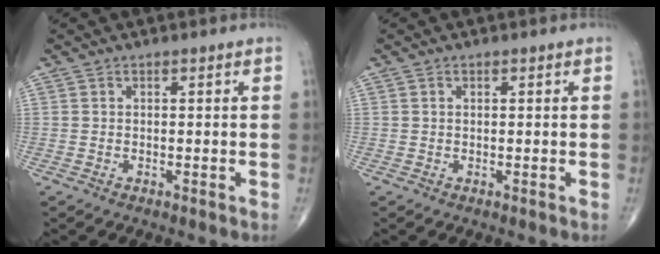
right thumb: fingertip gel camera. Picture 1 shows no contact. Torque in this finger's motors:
{"motor_torque": [0.25, -0.18, -0.12, -0.26, 0.00]}